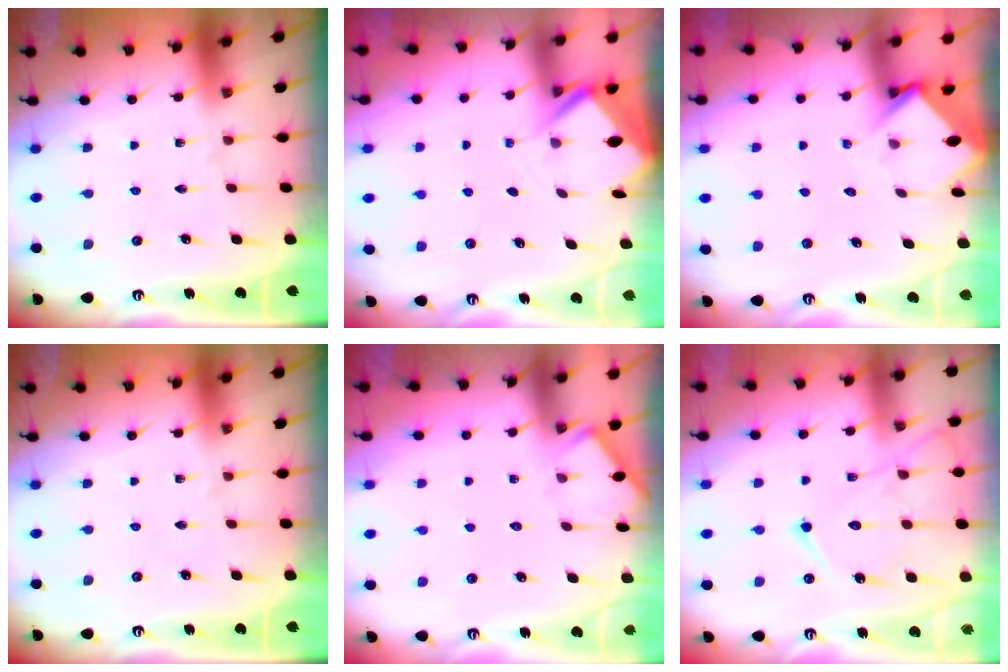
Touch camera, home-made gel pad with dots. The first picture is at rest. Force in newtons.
{"total": 2.9, "press": 2.9, "slide": 0.3}
{"total": 3.2, "press": 3.2, "slide": 0.3}
{"total": 0.0}
{"total": 3.2, "press": 3.2, "slide": 0.4}
{"total": 13.9, "press": 13.8, "slide": 1.5}